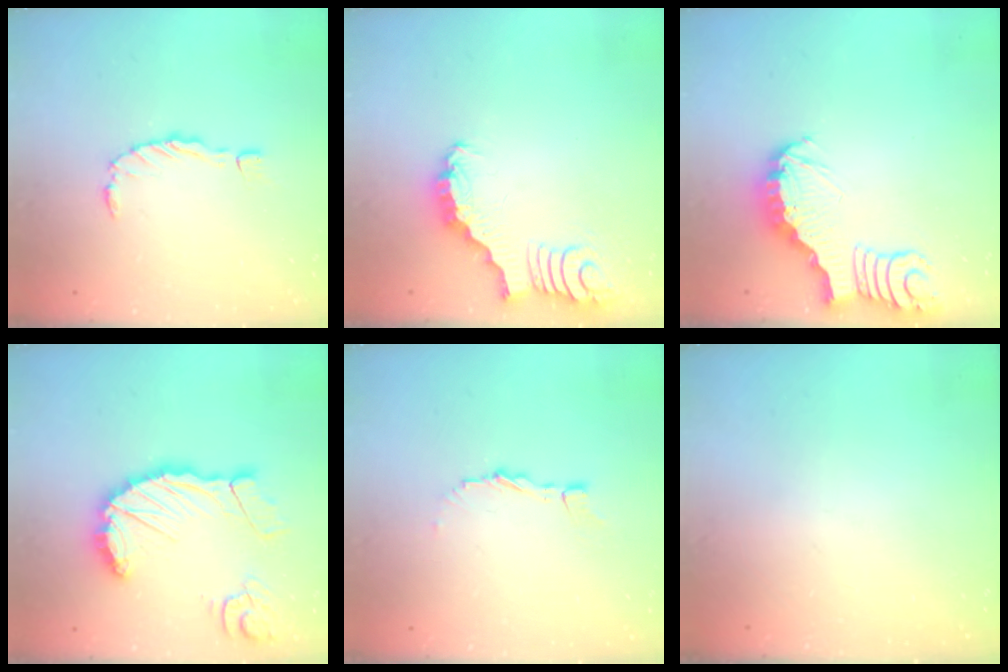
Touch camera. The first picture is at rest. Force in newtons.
{"total": 2.8, "press": 2.8, "slide": 0.3}
{"total": 3.9, "press": 3.9, "slide": 0.2}
{"total": 16.0, "press": 15.9, "slide": 2.1}
{"total": 3.6, "press": 3.6, "slide": 0.3}
{"total": 0.0}